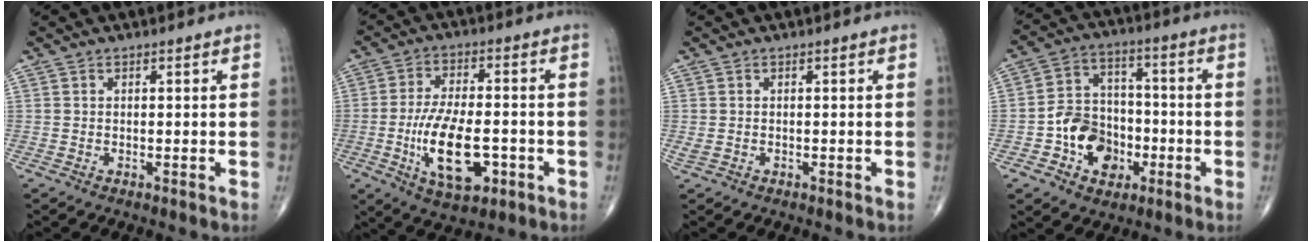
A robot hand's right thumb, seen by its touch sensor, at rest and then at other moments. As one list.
[{"total": 13.1, "force": [-3.3, 5.7, 11.3], "torque": [-0.212, 0.007, -0.056]}, {"total": 1.1, "force": [-0.2, 0.9, 0.7], "torque": [-0.026, 0.003, 0.000]}, {"total": 12.3, "force": [-3.9, 9.5, 6.8], "torque": [-0.073, 0.040, -0.070]}]